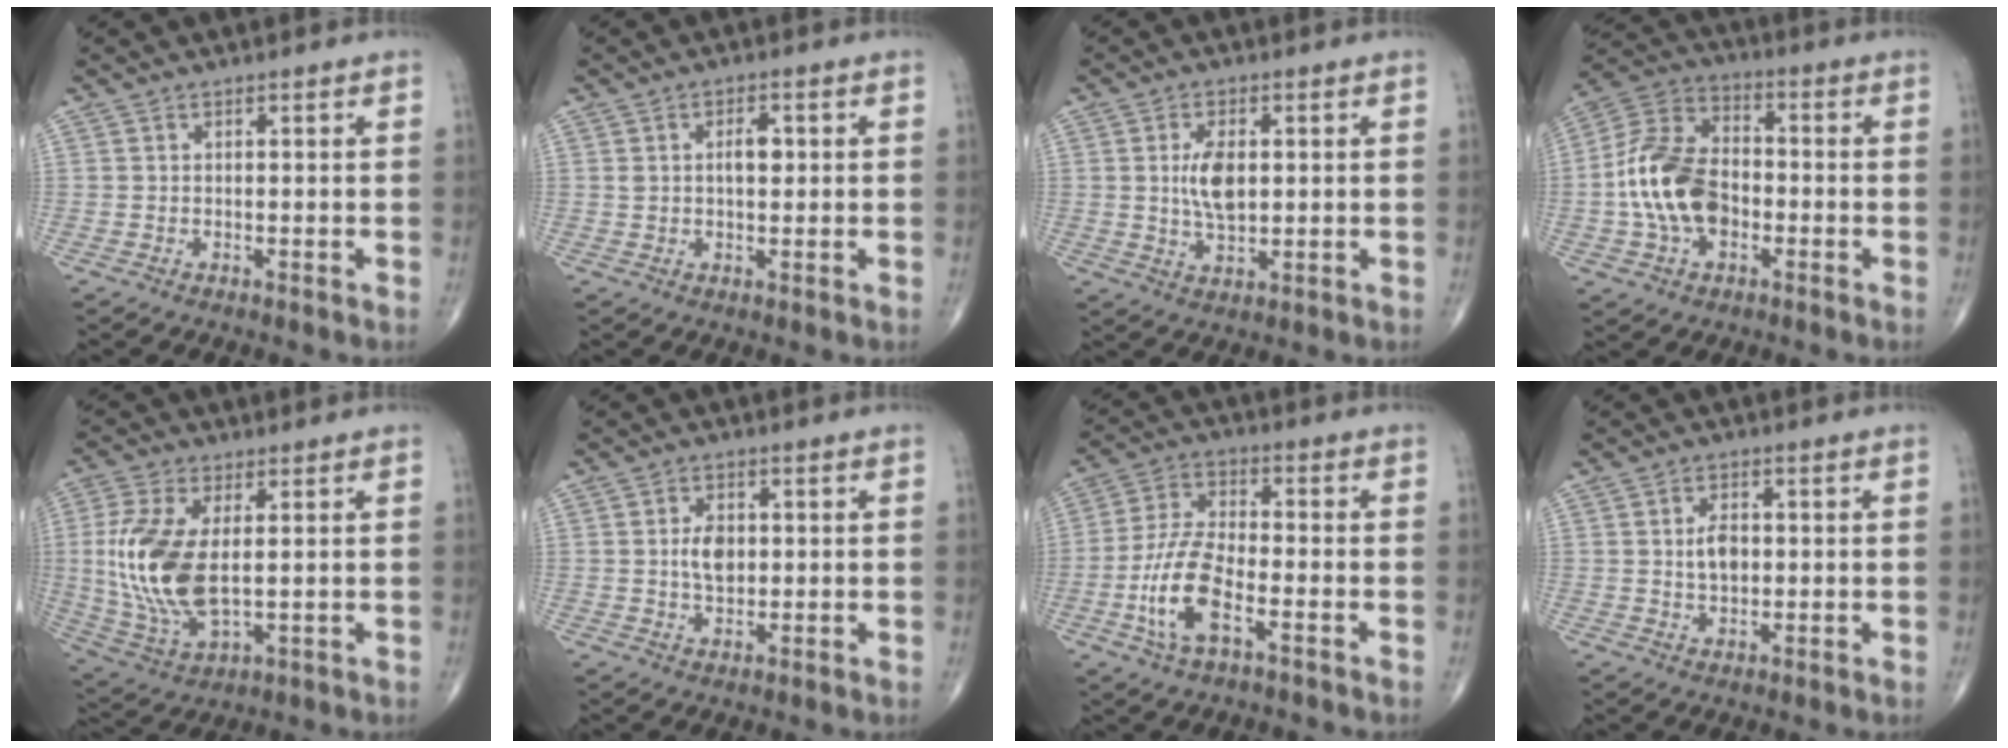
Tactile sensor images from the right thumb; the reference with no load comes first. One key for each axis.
{"total": 3.6, "fx": 0.7, "fy": 1.8, "fz": 3.0, "tx": -0.046, "ty": 0.003, "tz": 0.011}
{"total": 6.8, "fx": 0.9, "fy": 3.5, "fz": 5.8, "tx": -0.101, "ty": -0.008, "tz": 0.017}
{"total": 15.0, "fx": -2.6, "fy": 9.7, "fz": 11.1, "tx": -0.206, "ty": 0.035, "tz": -0.055}
{"total": 15.3, "fx": 1.0, "fy": 7.5, "fz": 13.2, "tx": -0.292, "ty": -0.012, "tz": 0.031}
{"total": 4.9, "fx": 0.4, "fy": 3.1, "fz": 3.8, "tx": -0.058, "ty": -0.003, "tz": 0.007}
{"total": 11.8, "fx": -4.3, "fy": 4.7, "fz": 9.9, "tx": -0.210, "ty": 0.022, "tz": -0.085}
{"total": 4.6, "fx": 0.4, "fy": 2.8, "fz": 3.6, "tx": -0.056, "ty": -0.001, "tz": 0.007}